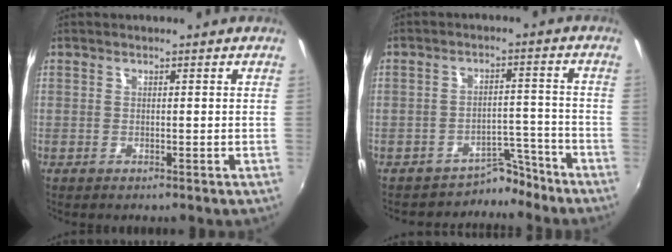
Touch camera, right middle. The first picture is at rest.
{"total": 5.8, "force": [-5.1, 2.7, -0.1], "torque": [0.007, 0.027, -0.074]}